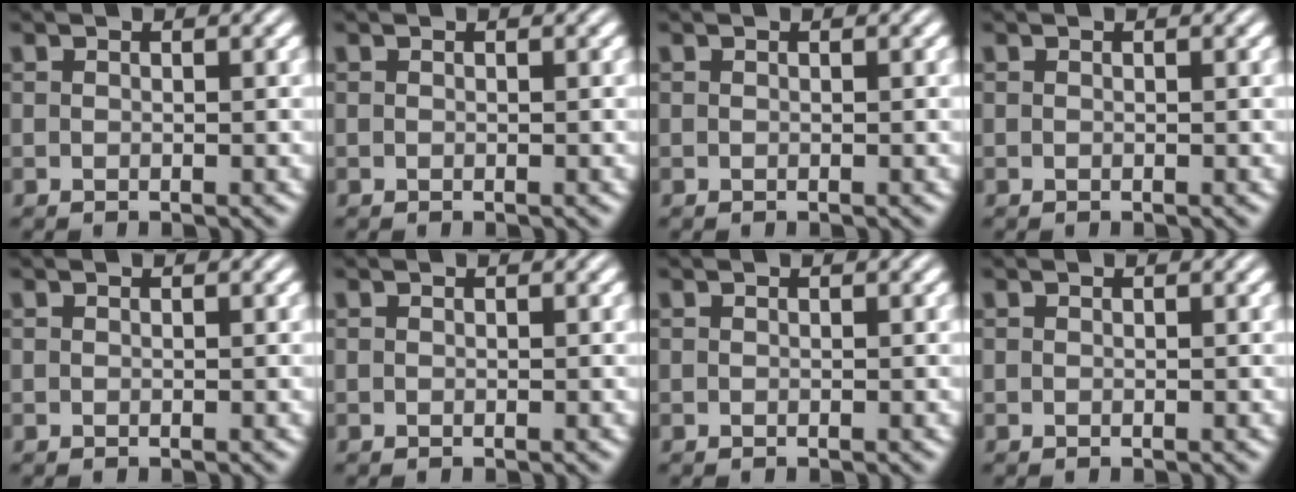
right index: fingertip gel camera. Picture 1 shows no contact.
{"total": 0.0}
{"total": 0.0}
{"total": 0.0}
{"total": 0.0}
{"total": 0.0}
{"total": 0.0}
{"total": 0.0}